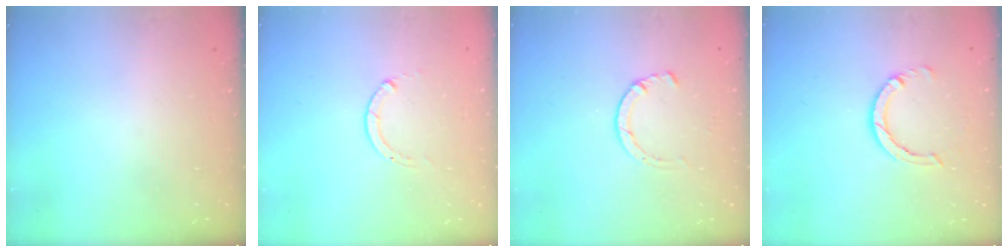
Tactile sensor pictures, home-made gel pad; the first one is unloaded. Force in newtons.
{"total": 0.0}
{"total": 1.2, "press": 1.2, "slide": 0.3}
{"total": 5.2, "press": 5.2, "slide": 0.4}